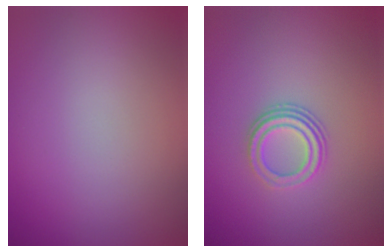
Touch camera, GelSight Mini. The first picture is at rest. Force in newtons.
{"total": 3.0, "press": 2.2, "slide": 2.0}